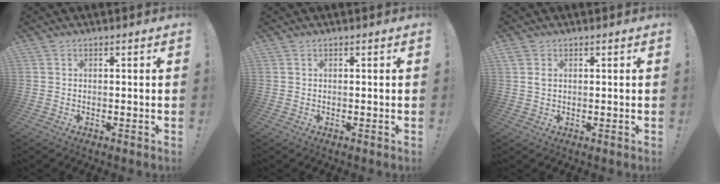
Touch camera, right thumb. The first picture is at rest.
{"total": 0.0}
{"total": 1.8, "force": [0.8, 1.3, 1.0], "torque": [-0.018, -0.001, 0.014]}